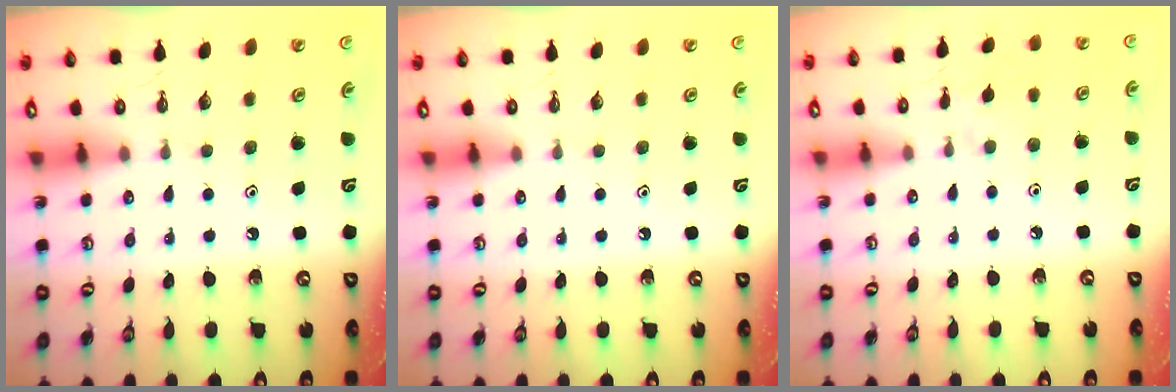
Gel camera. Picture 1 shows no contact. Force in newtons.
{"total": 0.0}
{"total": 3.5, "press": 3.4, "slide": 0.6}